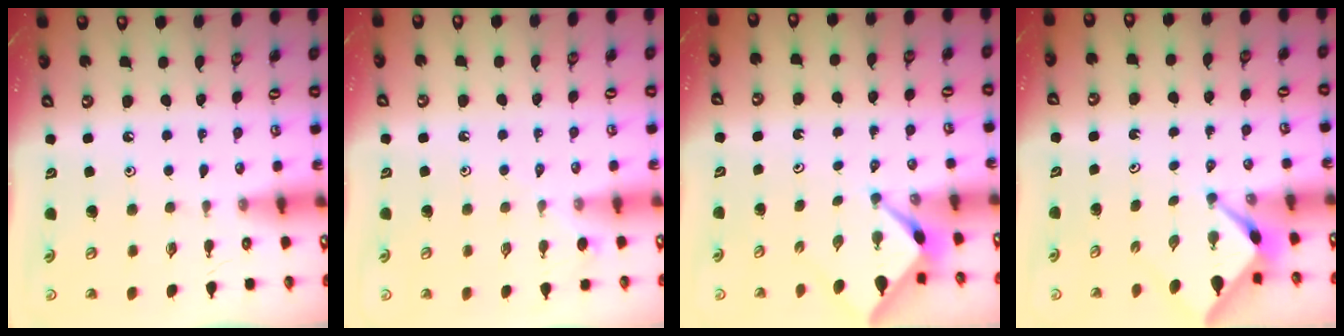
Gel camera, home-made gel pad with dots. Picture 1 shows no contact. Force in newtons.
{"total": 3.6, "press": 3.6, "slide": 0.7}
{"total": 2.6, "press": 2.6, "slide": 0.3}
{"total": 2.5, "press": 2.5, "slide": 0.3}